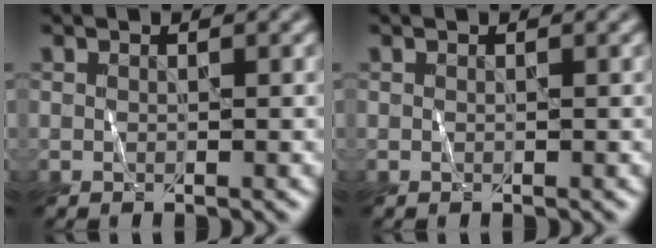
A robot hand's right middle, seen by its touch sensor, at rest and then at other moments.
{"total": 0.0}